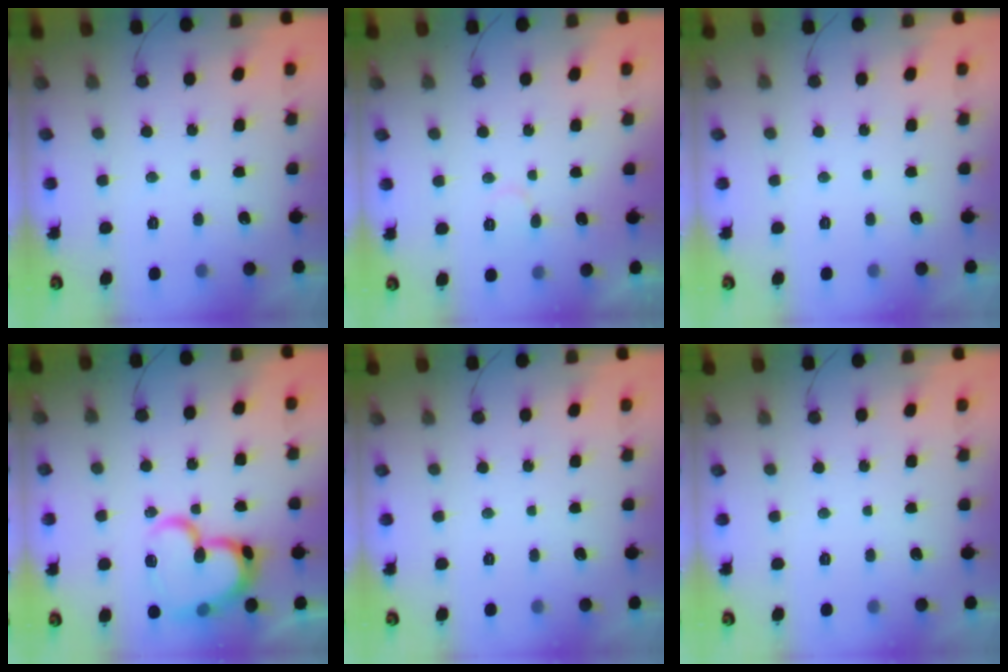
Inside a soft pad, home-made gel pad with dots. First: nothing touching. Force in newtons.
{"total": 5.6, "press": 5.5, "slide": 0.5}
{"total": 0.0}
{"total": 20.6, "press": 20.4, "slide": 2.6}
{"total": 0.0}
{"total": 0.0}